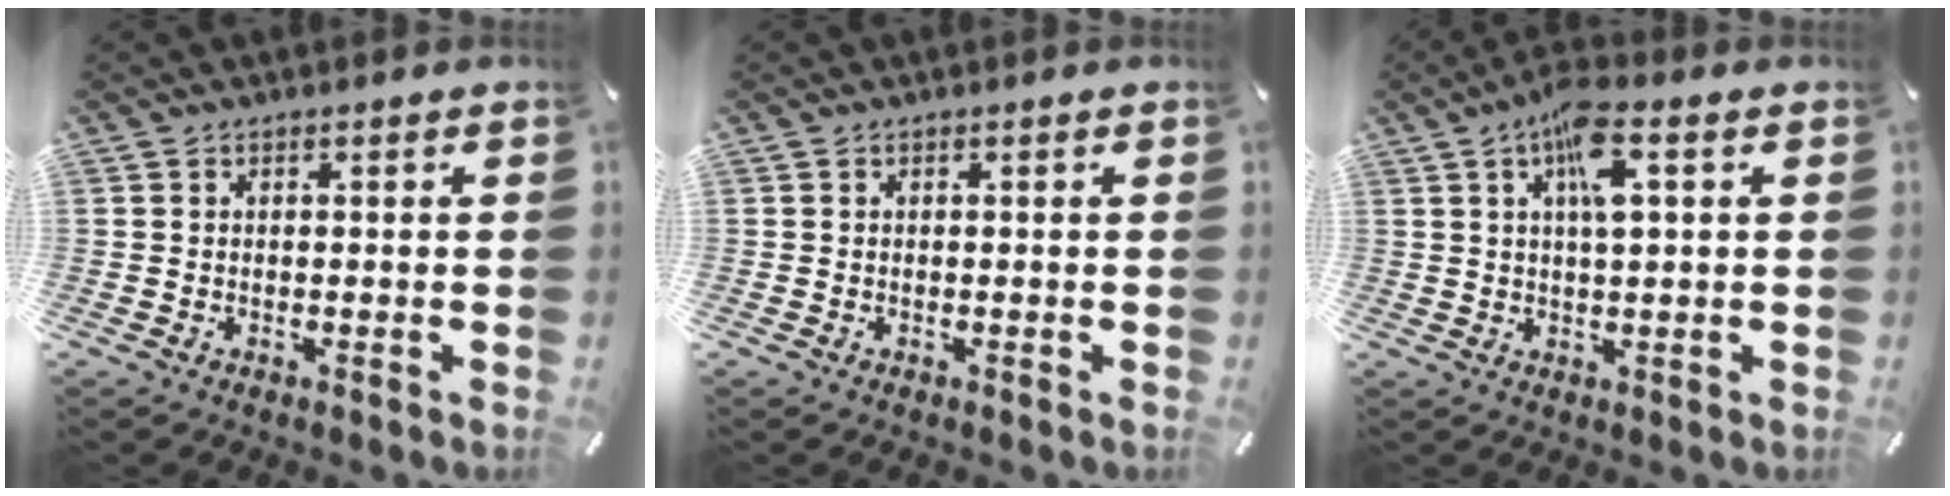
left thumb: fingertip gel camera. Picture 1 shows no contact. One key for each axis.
{"total": 0.0}
{"total": 8.6, "fx": 3.2, "fy": 2.5, "fz": 7.7, "tx": -0.145, "ty": 0.004, "tz": 0.052}